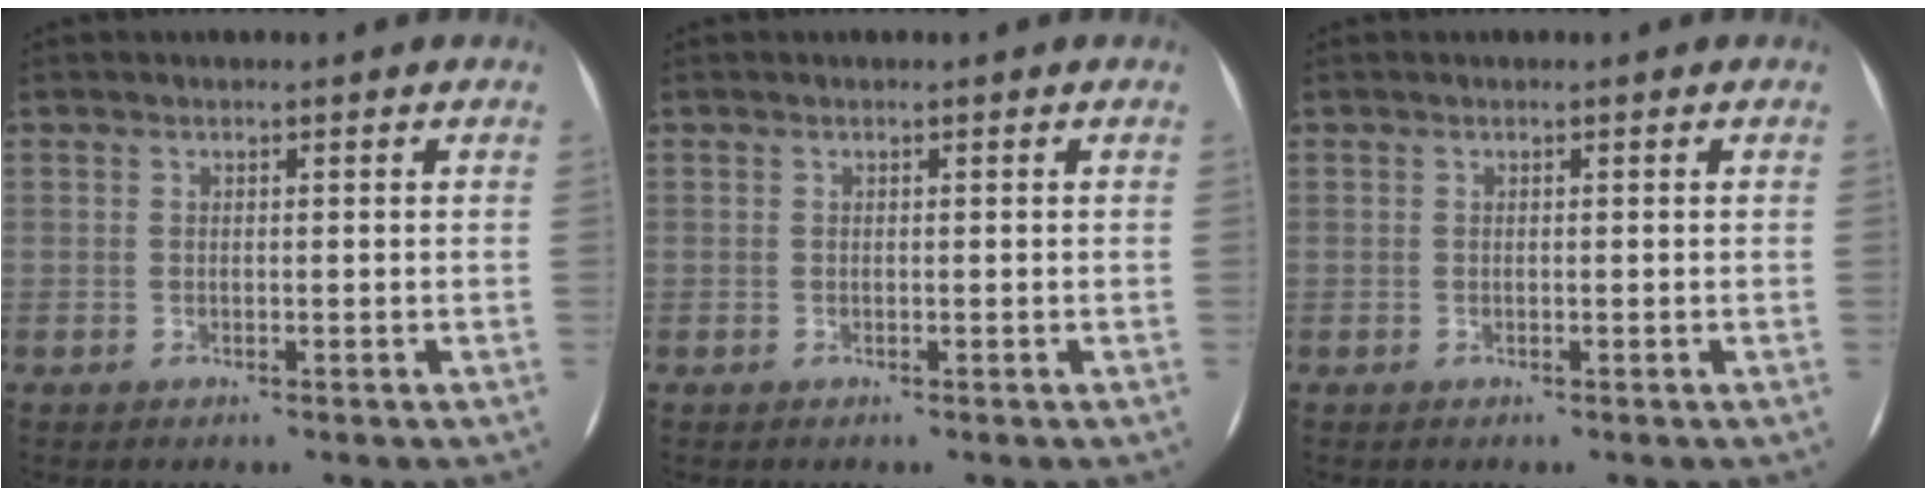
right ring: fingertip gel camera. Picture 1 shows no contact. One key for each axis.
{"total": 0.0}
{"total": 0.0}